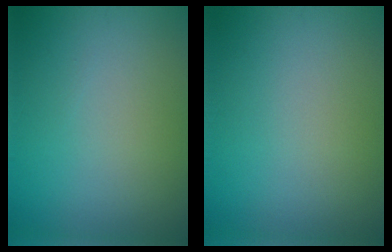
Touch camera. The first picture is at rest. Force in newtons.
{"total": 0.0}